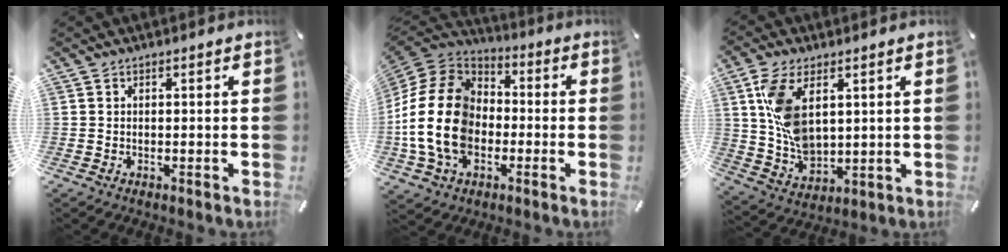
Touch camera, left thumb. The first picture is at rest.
{"total": 20.2, "force": [-3.6, 15.4, 12.5], "torque": [-0.278, 0.029, -0.066]}
{"total": 11.4, "force": [3.6, 6.9, 8.3], "torque": [-0.187, -0.013, 0.067]}